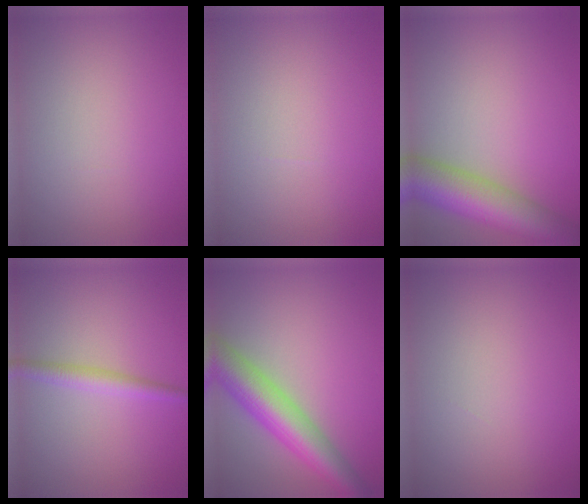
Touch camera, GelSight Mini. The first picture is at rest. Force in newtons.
{"total": 0.0}
{"total": 8.9, "press": 8.9, "slide": 0.4}
{"total": 2.2, "press": 2.2, "slide": 0.1}
{"total": 7.5, "press": 7.5, "slide": 0.2}
{"total": 0.0}